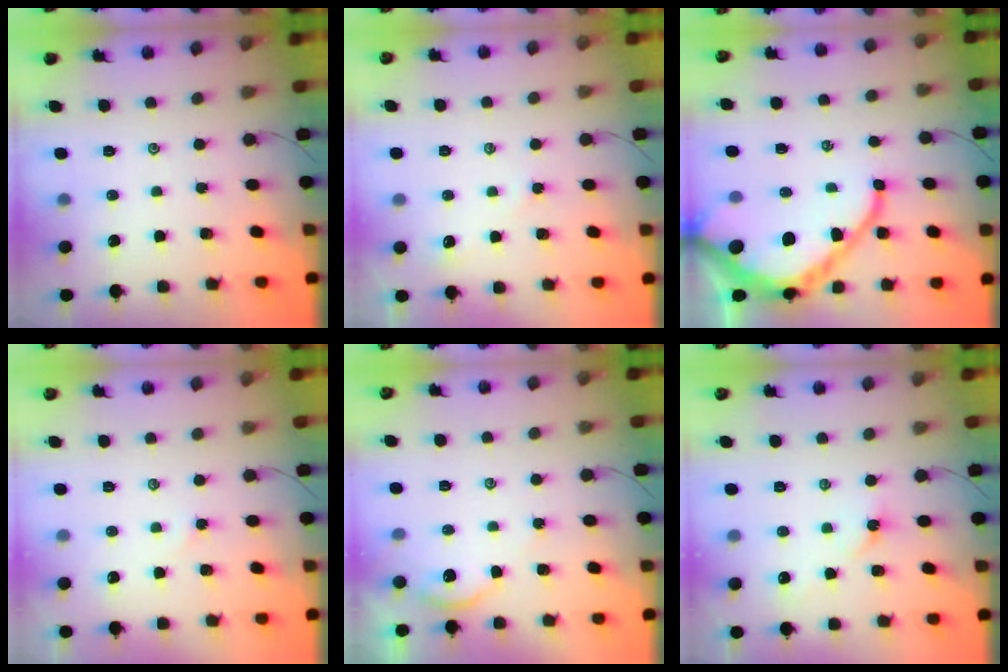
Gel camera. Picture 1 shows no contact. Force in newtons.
{"total": 2.4, "press": 2.4, "slide": 0.4}
{"total": 19.5, "press": 19.4, "slide": 1.8}
{"total": 1.3, "press": 1.3, "slide": 0.3}
{"total": 2.8, "press": 2.8, "slide": 0.4}
{"total": 2.6, "press": 2.5, "slide": 0.5}